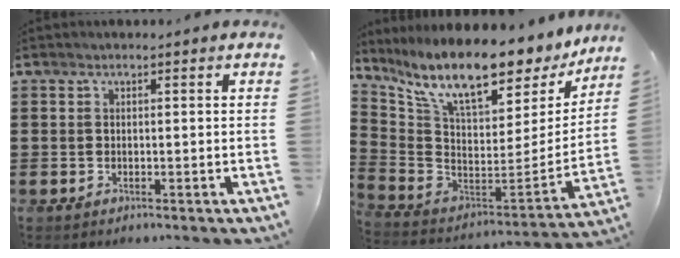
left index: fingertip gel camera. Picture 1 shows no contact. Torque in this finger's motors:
{"motor_torque": [2.14, 0.00, 1.05, 0.21]}